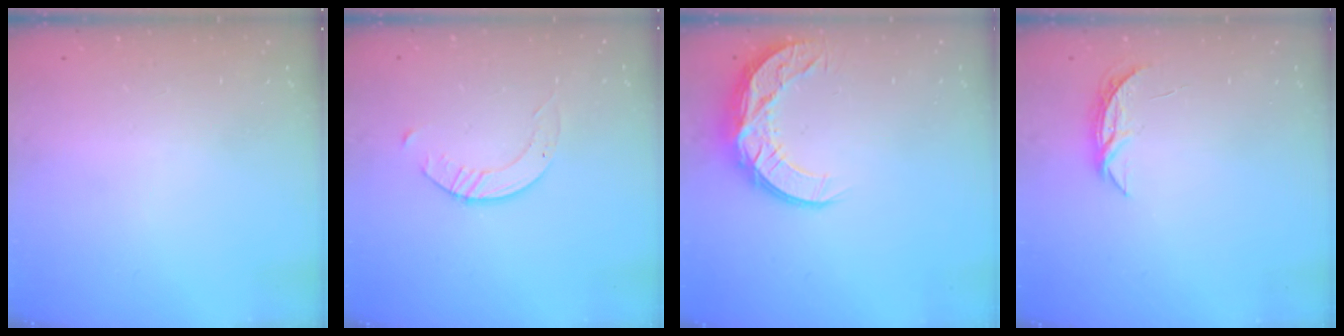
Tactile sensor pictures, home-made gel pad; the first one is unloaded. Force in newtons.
{"total": 2.6, "press": 2.6, "slide": 0.3}
{"total": 11.3, "press": 11.3, "slide": 0.7}
{"total": 4.8, "press": 4.7, "slide": 0.5}